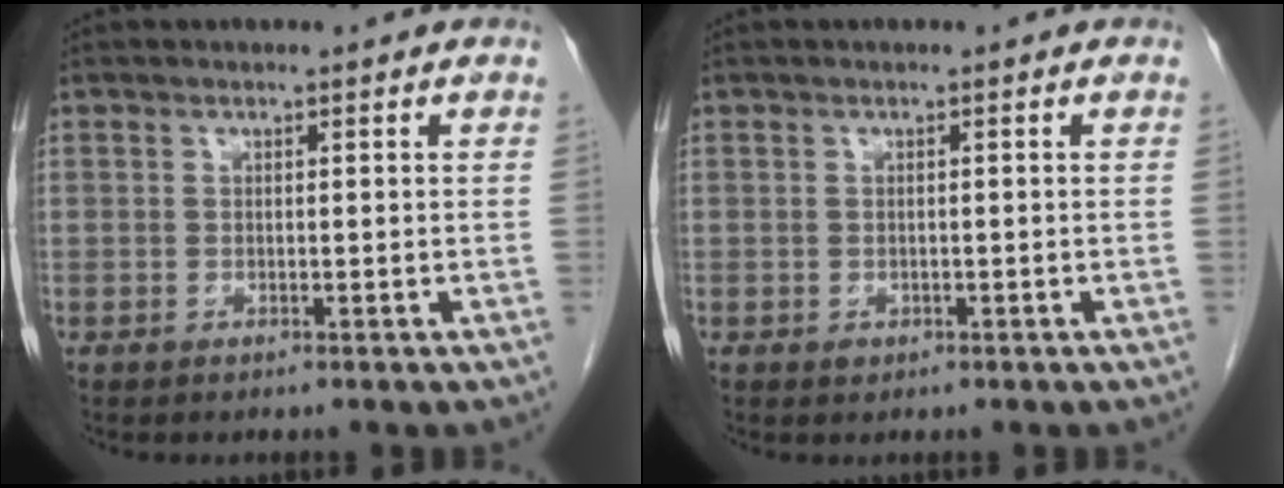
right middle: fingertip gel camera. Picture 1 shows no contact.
{"total": 0.8, "force": [-0.4, 0.7, 0.3], "torque": [-0.006, 0.001, -0.002]}